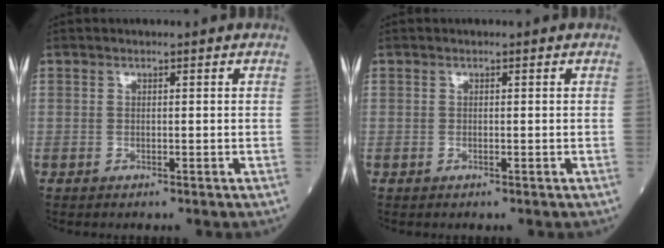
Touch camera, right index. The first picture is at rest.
{"total": 0.0}